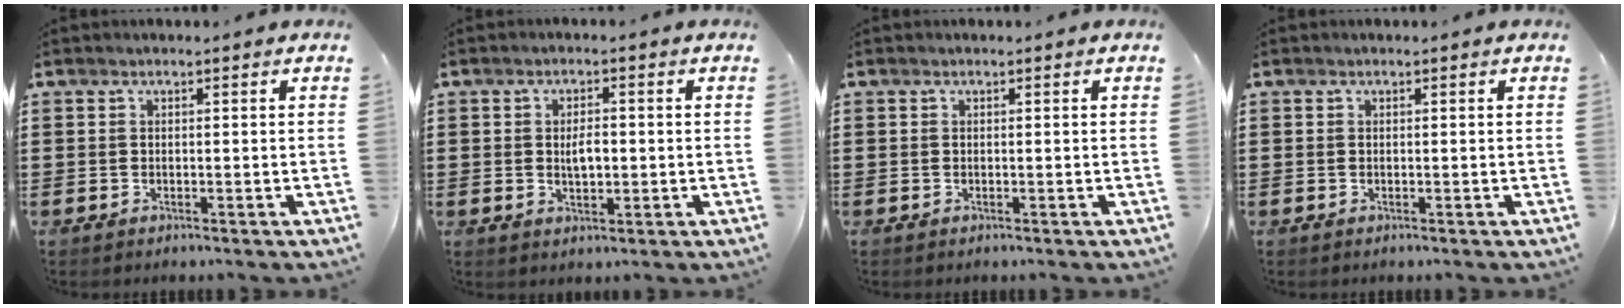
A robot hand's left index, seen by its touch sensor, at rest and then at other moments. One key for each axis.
{"total": 3.0, "fx": 0.1, "fy": 1.2, "fz": 2.7, "tx": -0.045, "ty": 0.000, "tz": -0.003}
{"total": 0.0}
{"total": 0.0}